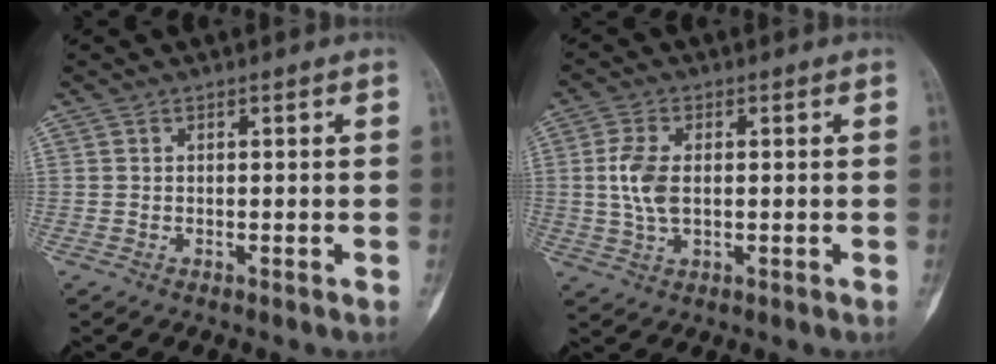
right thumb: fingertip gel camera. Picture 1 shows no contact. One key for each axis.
{"total": 6.4, "fx": 0.1, "fy": 3.5, "fz": 5.4, "tx": -0.120, "ty": 0.003, "tz": 0.002}